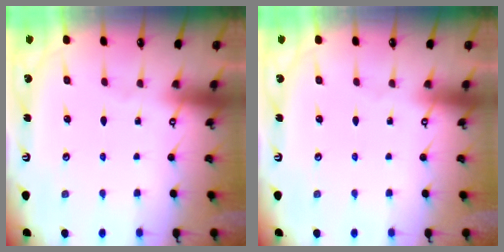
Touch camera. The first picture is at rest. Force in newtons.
{"total": 0.0}